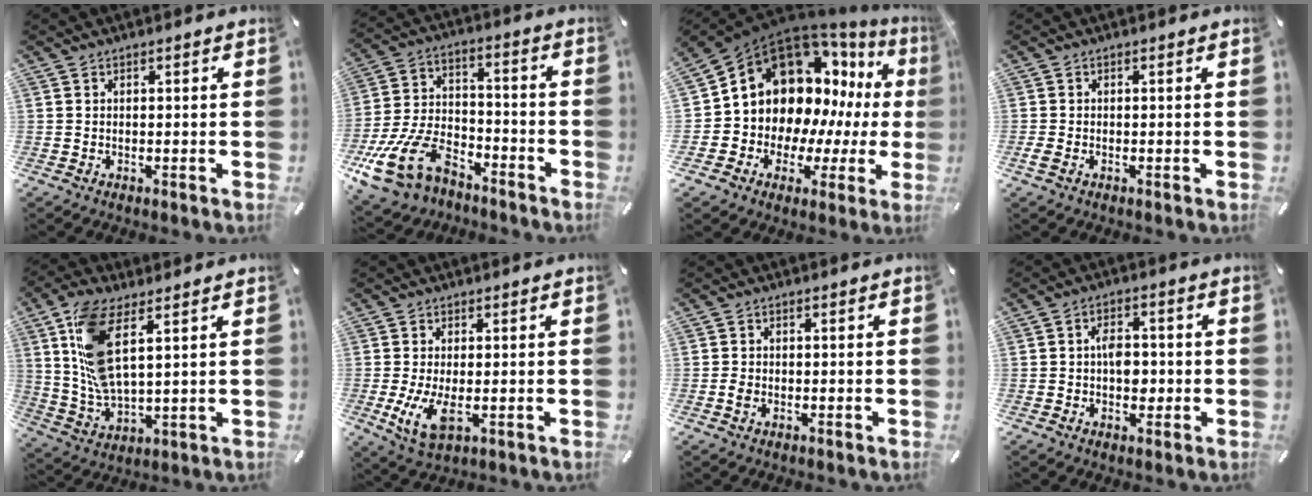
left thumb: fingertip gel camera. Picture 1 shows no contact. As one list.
[{"total": 16.7, "force": [-9.9, 9.6, 9.4], "torque": [-0.189, 0.052, -0.173]}, {"total": 15.2, "force": [5.7, 12.3, 6.8], "torque": [-0.110, -0.077, 0.115]}, {"total": 1.2, "force": [-0.6, 0.6, 0.9], "torque": [-0.022, -0.003, -0.012]}, {"total": 12.6, "force": [5.1, 5.3, 10.2], "torque": [-0.232, -0.011, 0.095]}, {"total": 7.2, "force": [-0.8, 3.3, 6.4], "torque": [-0.138, -0.018, -0.015]}, {"total": 1.2, "force": [-0.4, 0.8, 0.8], "torque": [-0.014, 0.002, -0.009]}, {"total": 5.4, "force": [-0.8, 3.7, 3.9], "torque": [-0.045, 0.002, -0.018]}]